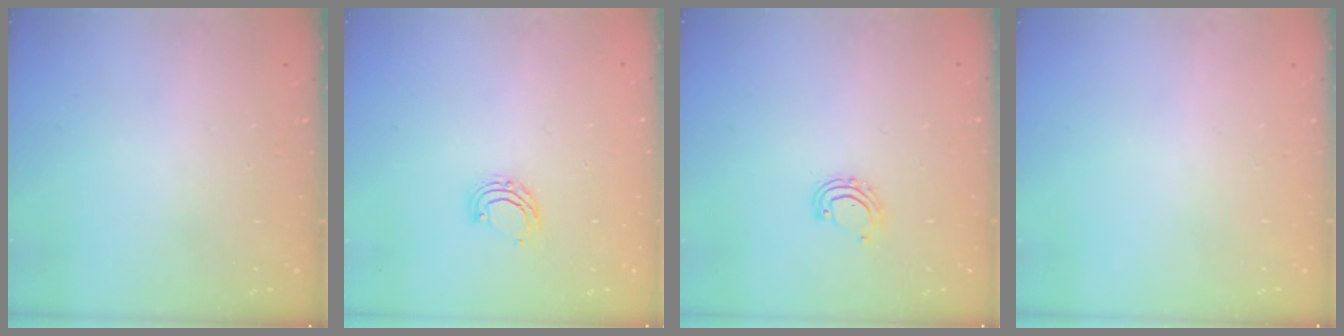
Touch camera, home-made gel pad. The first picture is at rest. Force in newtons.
{"total": 5.6, "press": 5.6, "slide": 1.0}
{"total": 6.5, "press": 6.3, "slide": 1.6}
{"total": 0.0}